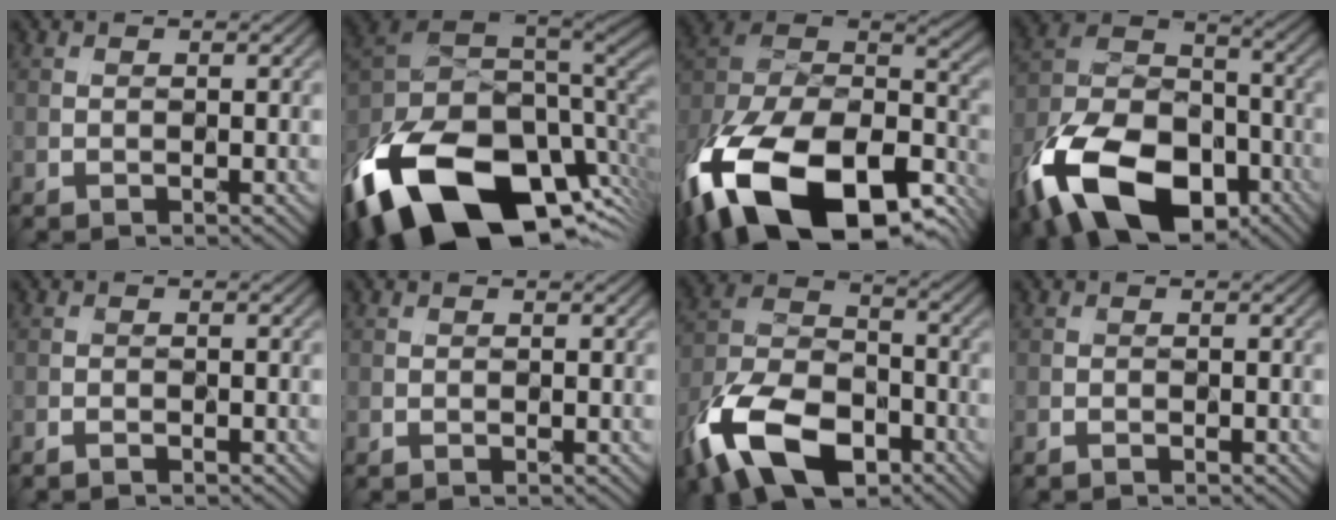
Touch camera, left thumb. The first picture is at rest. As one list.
[{"total": 20.1, "force": [-9.4, 10.3, 14.5], "torque": [-0.332, -0.036, -0.140]}, {"total": 22.1, "force": [-13.6, 10.2, 14.1], "torque": [-0.304, -0.066, -0.186]}, {"total": 19.1, "force": [-10.4, 11.1, 11.5], "torque": [-0.264, -0.044, -0.193]}, {"total": 1.0, "force": [-0.9, 0.3, 0.4], "torque": [-0.010, -0.002, -0.017]}, {"total": 0.0}, {"total": 16.0, "force": [-9.0, 8.7, 9.9], "torque": [-0.241, -0.035, -0.188]}, {"total": 0.7, "force": [-0.6, 0.2, 0.3], "torque": [-0.008, -0.002, -0.012]}]